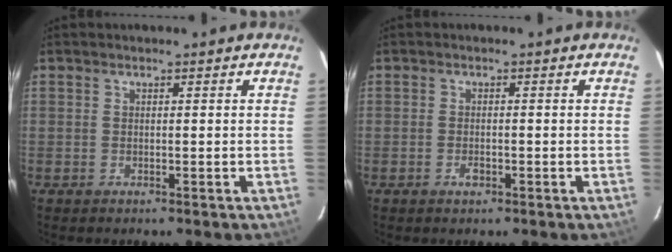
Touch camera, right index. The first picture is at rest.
{"total": 1.6, "force": [-0.9, 0.9, 1.0], "torque": [-0.020, -0.001, -0.015]}